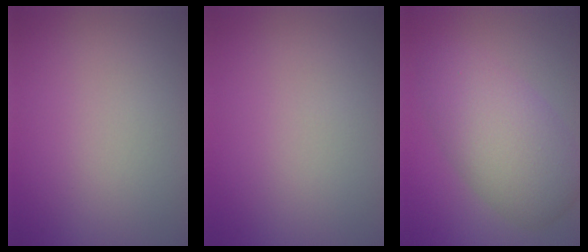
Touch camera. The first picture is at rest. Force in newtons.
{"total": 0.0}
{"total": 6.8, "press": 6.8, "slide": 0.3}